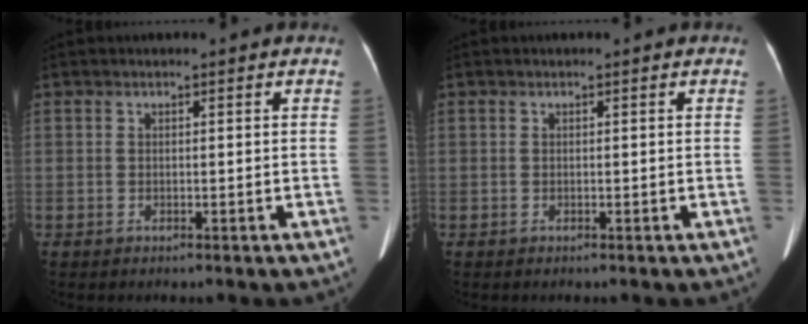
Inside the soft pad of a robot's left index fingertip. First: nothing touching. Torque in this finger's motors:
{"motor_torque": [0.00, 0.00, 0.00, 0.00]}